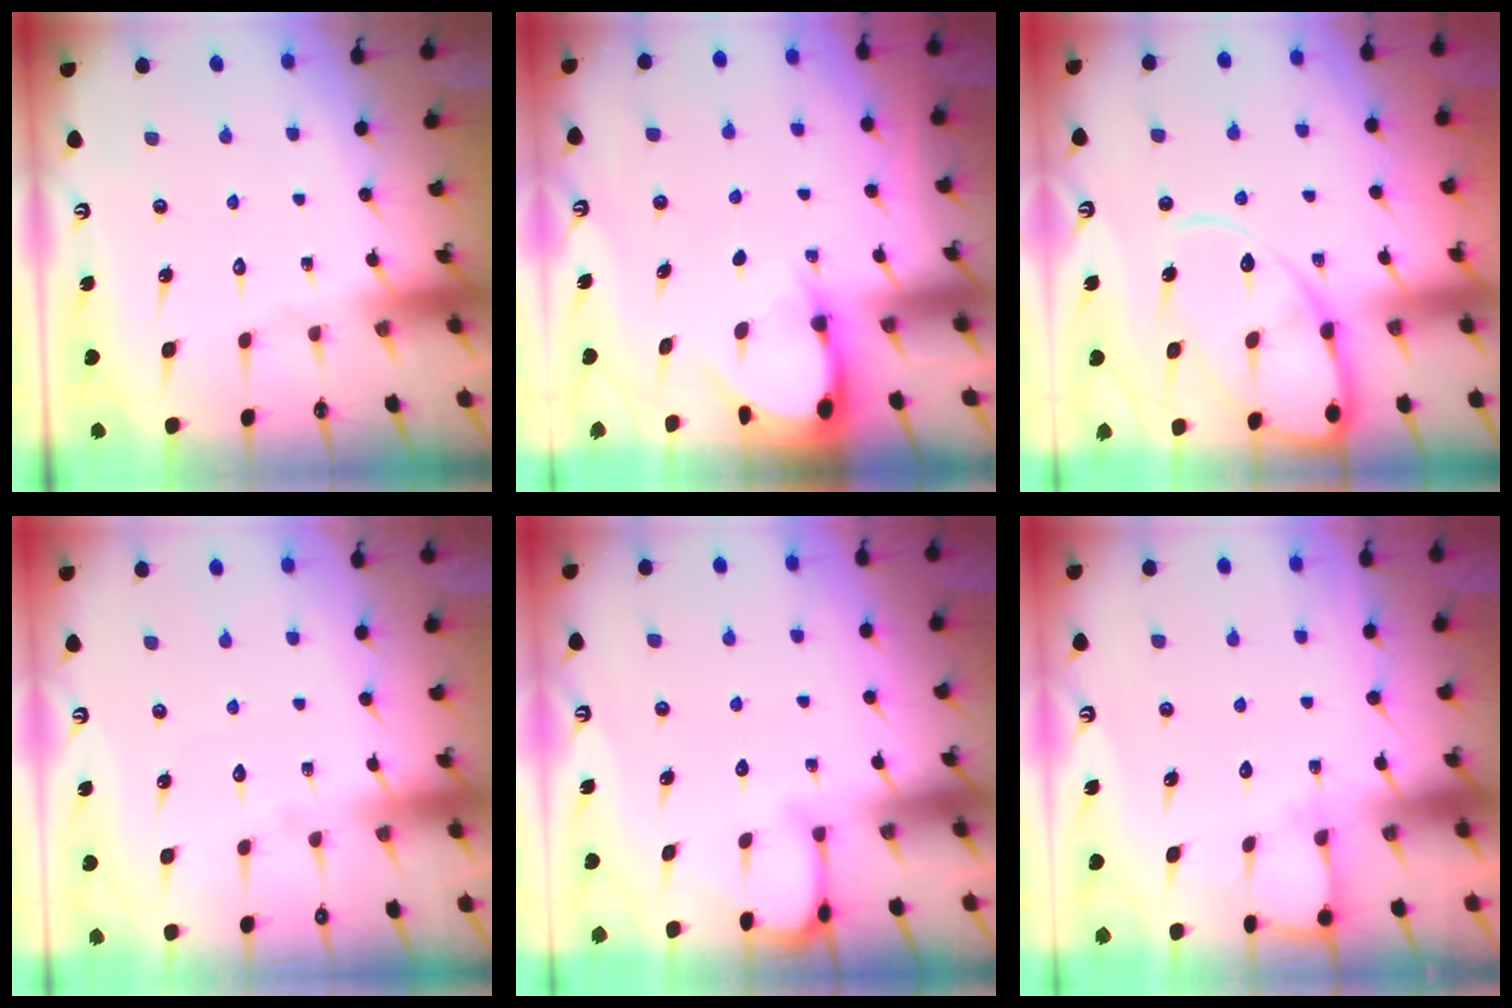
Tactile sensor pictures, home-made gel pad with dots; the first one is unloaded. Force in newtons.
{"total": 2.9, "press": 2.9, "slide": 0.3}
{"total": 12.5, "press": 12.4, "slide": 1.2}
{"total": 2.8, "press": 2.8, "slide": 0.3}
{"total": 2.8, "press": 2.8, "slide": 0.1}
{"total": 5.0, "press": 5.0, "slide": 0.3}